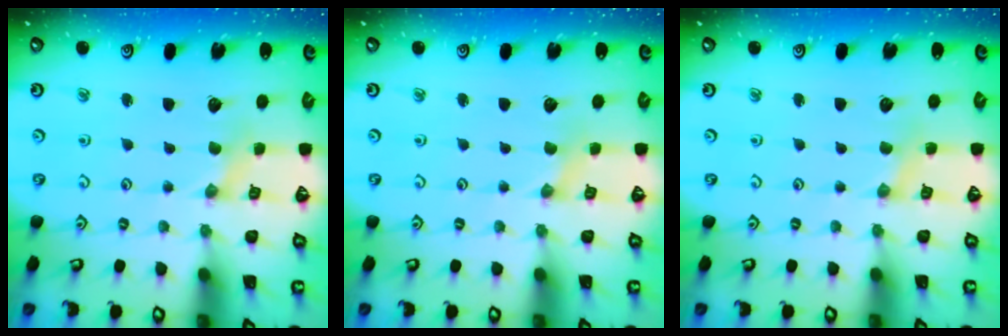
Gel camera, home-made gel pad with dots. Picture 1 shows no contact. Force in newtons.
{"total": 0.0}
{"total": 1.7, "press": 1.6, "slide": 0.4}